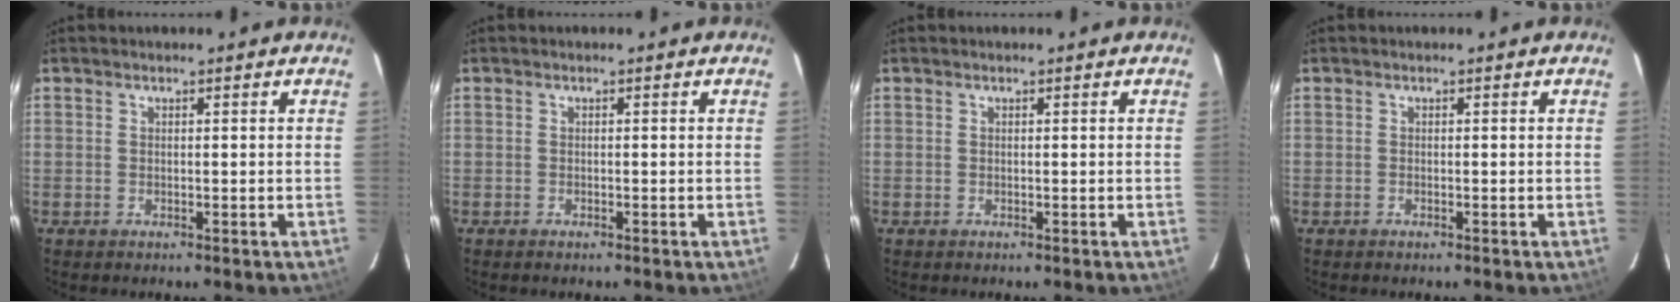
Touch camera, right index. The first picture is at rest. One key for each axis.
{"total": 0.5, "fx": -0.4, "fy": 0.2, "fz": 0.2, "tx": -0.004, "ty": -0.001, "tz": -0.009}
{"total": 0.0}
{"total": 0.0}